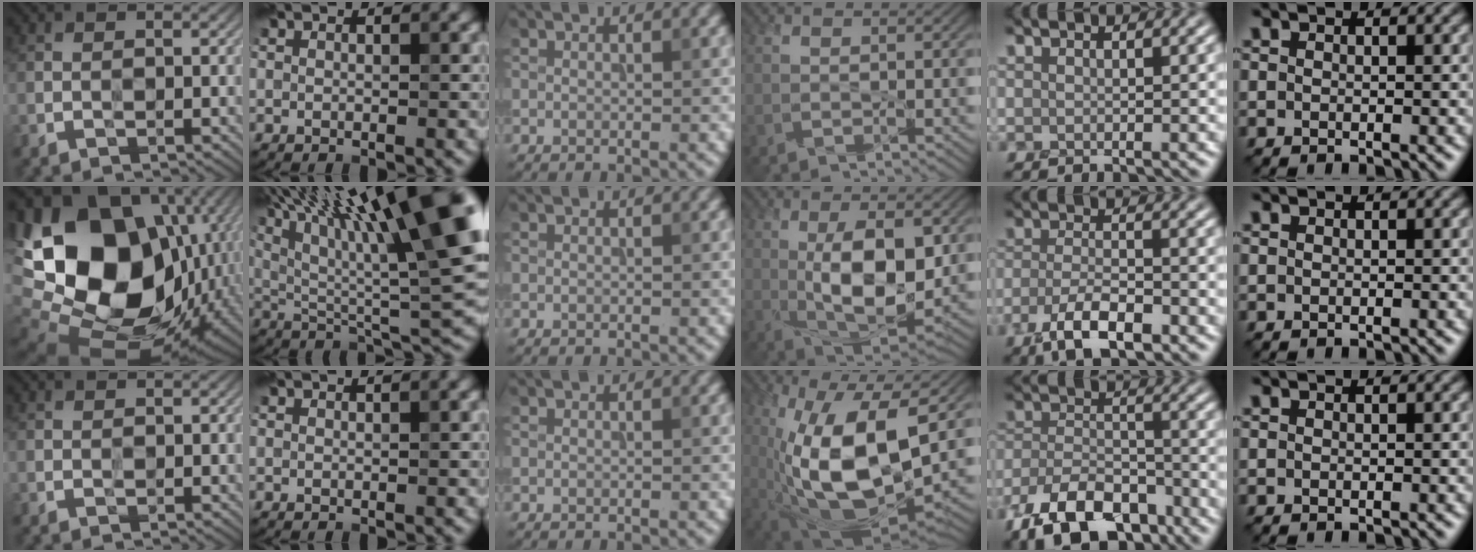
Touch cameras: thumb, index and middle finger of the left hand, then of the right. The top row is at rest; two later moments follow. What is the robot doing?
{"motion": "peel", "object": "velcro strap"}